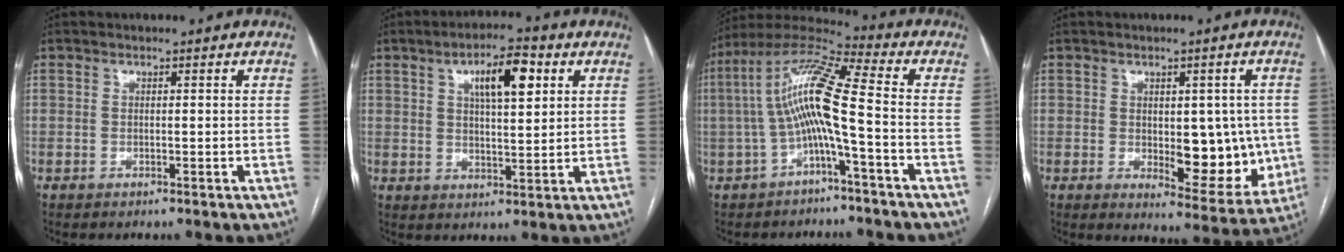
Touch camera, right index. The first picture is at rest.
{"total": 8.7, "force": [3.5, 2.6, 7.5], "torque": [-0.125, 0.011, 0.058]}
{"total": 11.2, "force": [-1.9, 0.5, 11.1], "torque": [-0.220, 0.034, -0.041]}
{"total": 10.8, "force": [-0.8, 5.2, 9.5], "torque": [-0.105, -0.001, 0.007]}